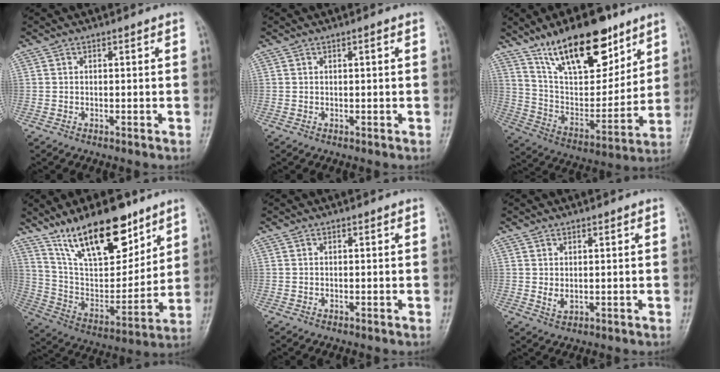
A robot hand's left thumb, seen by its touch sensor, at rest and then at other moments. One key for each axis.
{"total": 0.8, "fx": 0.3, "fy": 0.1, "fz": 0.7, "tx": -0.013, "ty": 0.002, "tz": 0.004}
{"total": 21.8, "fx": 14.2, "fy": 9.2, "fz": 13.8, "tx": -0.178, "ty": -0.063, "tz": 0.254}
{"total": 21.2, "fx": 14.1, "fy": 8.6, "fz": 13.2, "tx": -0.174, "ty": -0.068, "tz": 0.259}
{"total": 0.0}
{"total": 2.5, "fx": 0.7, "fy": 1.4, "fz": 2.0, "tx": -0.032, "ty": -0.010, "tz": 0.018}